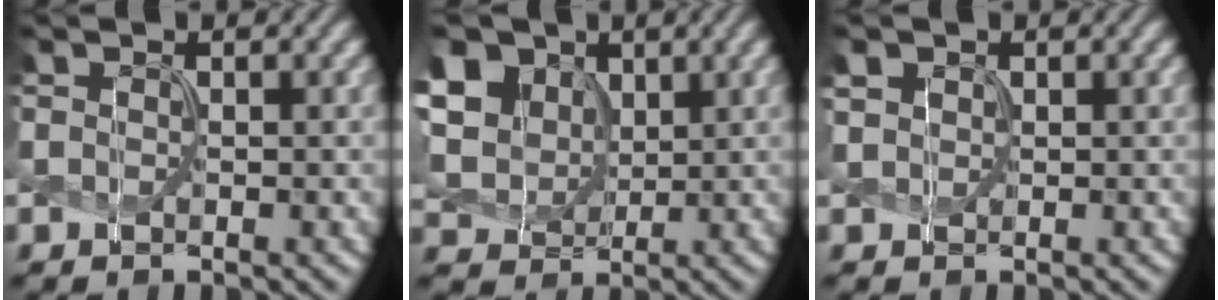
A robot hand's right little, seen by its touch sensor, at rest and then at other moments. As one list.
[{"total": 9.7, "force": [4.0, 7.4, 5.0], "torque": [-0.131, 0.028, 0.068]}, {"total": 1.3, "force": [0.7, 1.1, 0.3], "torque": [-0.012, 0.002, 0.014]}]